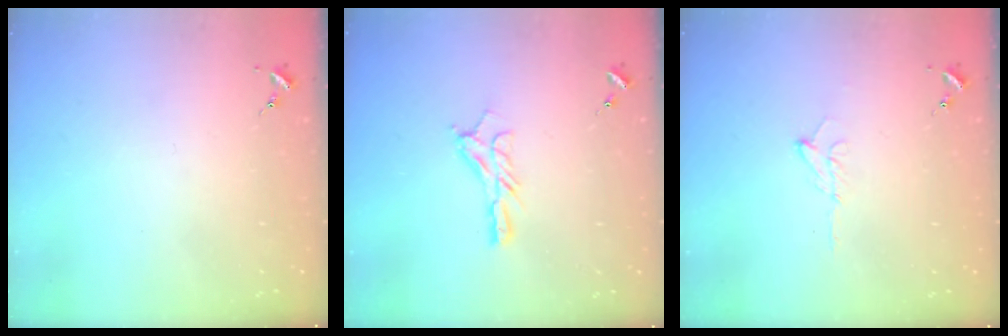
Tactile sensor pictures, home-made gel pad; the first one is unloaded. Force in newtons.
{"total": 9.5, "press": 9.5, "slide": 0.4}
{"total": 6.5, "press": 6.5, "slide": 0.8}